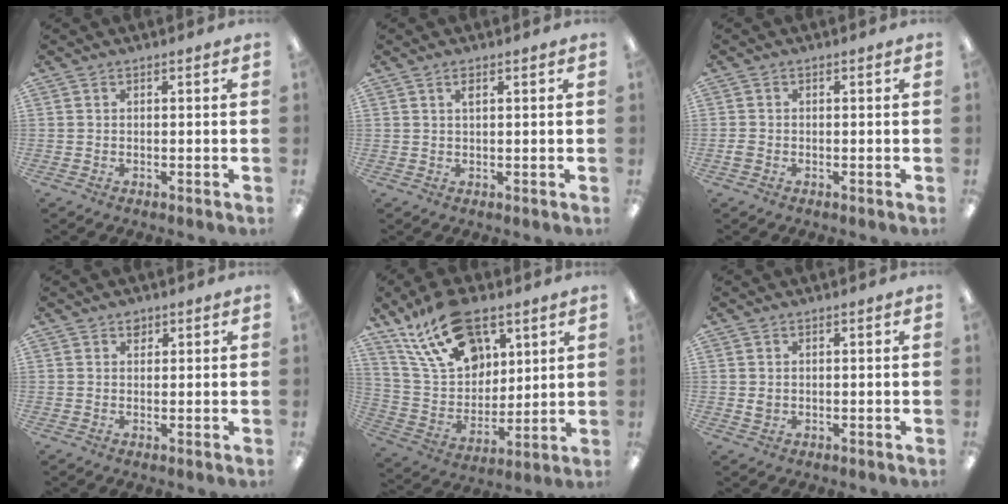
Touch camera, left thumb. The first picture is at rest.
{"total": 1.4, "force": [0.9, 0.4, 1.0], "torque": [-0.023, 0.001, 0.016]}
{"total": 1.4, "force": [-0.5, 1.1, 0.7], "torque": [-0.012, 0.003, -0.010]}
{"total": 1.7, "force": [1.2, 1.2, 0.4], "torque": [0.006, -0.006, 0.019]}
{"total": 20.8, "force": [12.6, 12.1, 11.4], "torque": [-0.199, -0.052, 0.229]}
{"total": 1.2, "force": [0.3, 1.0, 0.6], "torque": [-0.014, 0.003, 0.006]}